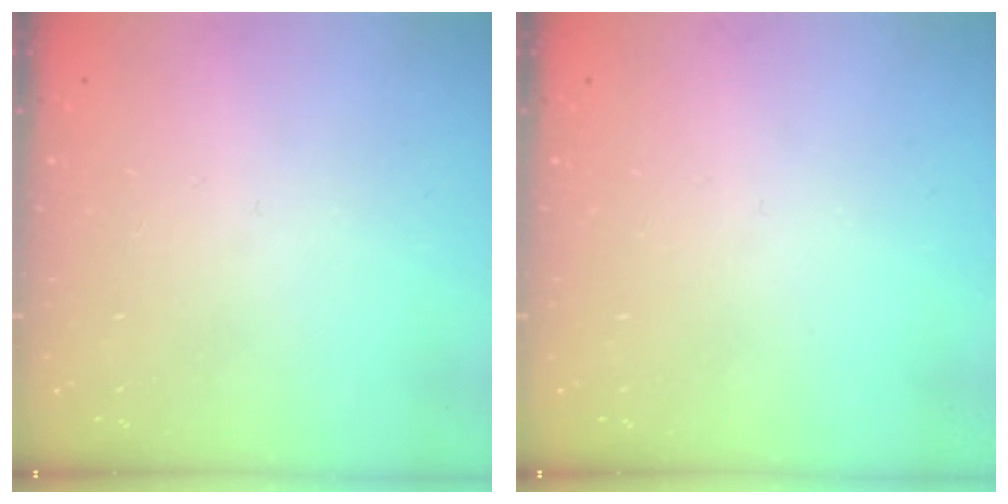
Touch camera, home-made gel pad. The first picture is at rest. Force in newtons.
{"total": 0.0}